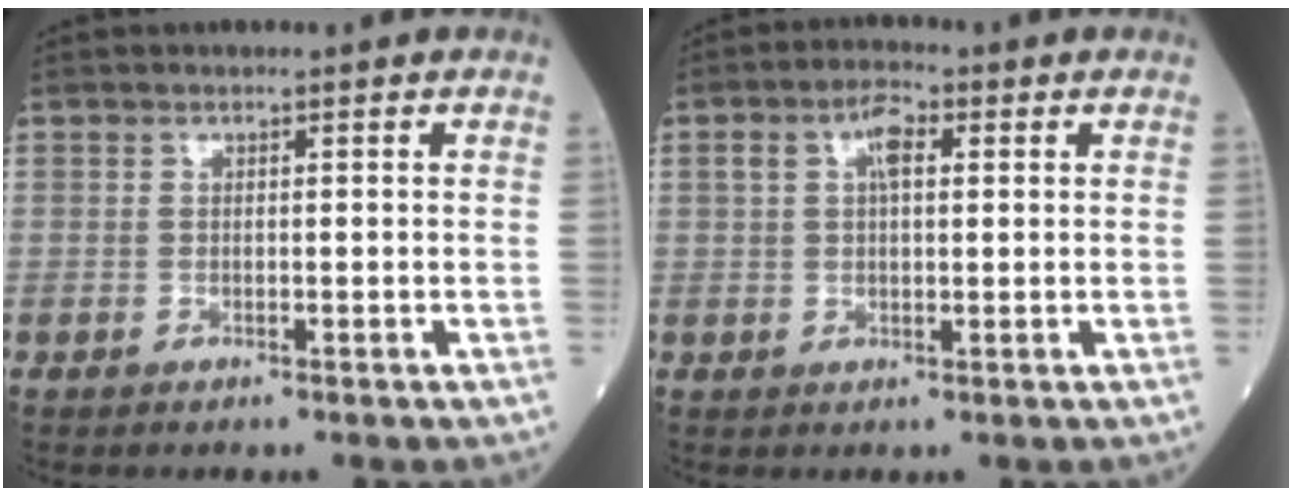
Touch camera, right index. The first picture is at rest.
{"total": 4.6, "force": [1.4, 2.0, 3.9], "torque": [-0.075, 0.018, 0.025]}